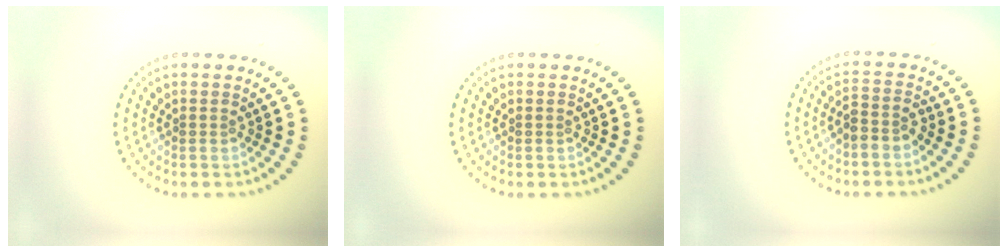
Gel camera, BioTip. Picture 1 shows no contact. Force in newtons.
{"total": 0.0}
{"total": 1.9, "press": 1.5, "slide": 1.0}